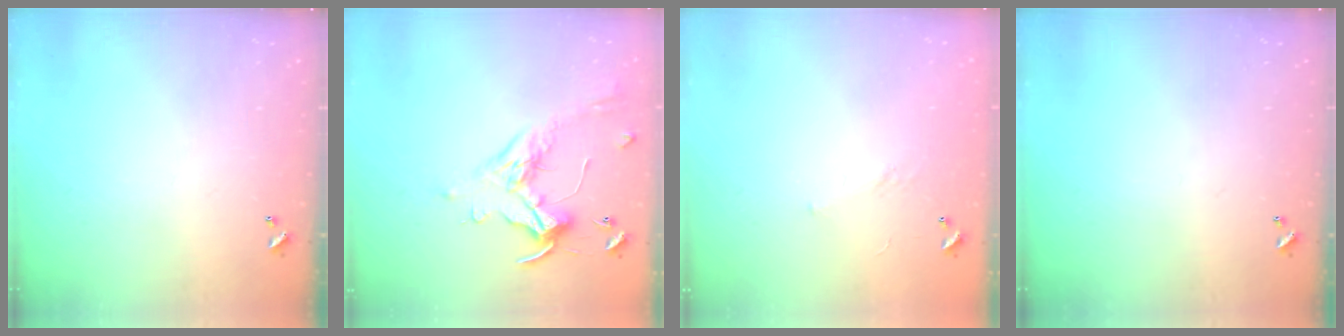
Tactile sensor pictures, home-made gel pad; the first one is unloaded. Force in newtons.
{"total": 0.9, "press": 0.5, "slide": 0.7}
{"total": 6.2, "press": 6.2, "slide": 0.8}
{"total": 0.0}